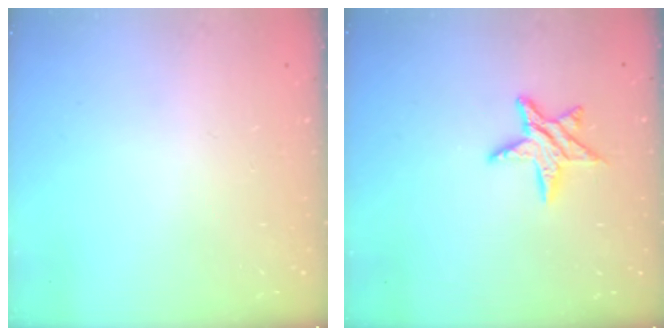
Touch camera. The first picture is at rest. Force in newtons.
{"total": 8.9, "press": 8.9, "slide": 0.4}